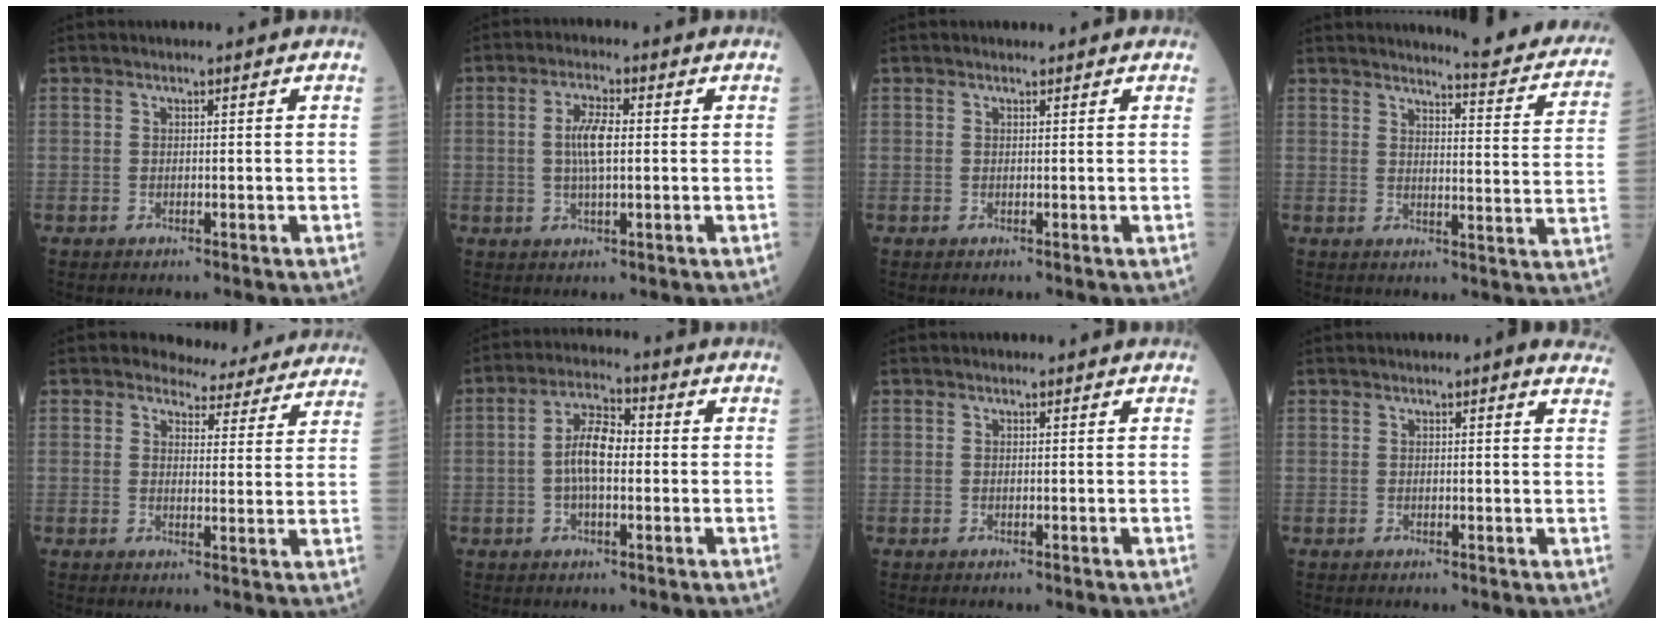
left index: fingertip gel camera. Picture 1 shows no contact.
{"total": 5.0, "force": [0.2, 1.1, 4.9], "torque": [-0.105, 0.005, 0.002]}
{"total": 0.9, "force": [0.8, 0.4, 0.2], "torque": [-0.011, 0.004, 0.009]}
{"total": 14.8, "force": [14.0, 0.7, 4.9], "torque": [-0.047, -0.074, 0.143]}
{"total": 10.7, "force": [10.1, 3.5, 1.2], "torque": [0.010, -0.008, 0.100]}
{"total": 6.9, "force": [-0.3, 2.6, 6.4], "torque": [-0.134, 0.015, -0.013]}
{"total": 0.0}
{"total": 4.1, "force": [3.5, 0.6, 2.0], "torque": [-0.016, 0.001, 0.020]}